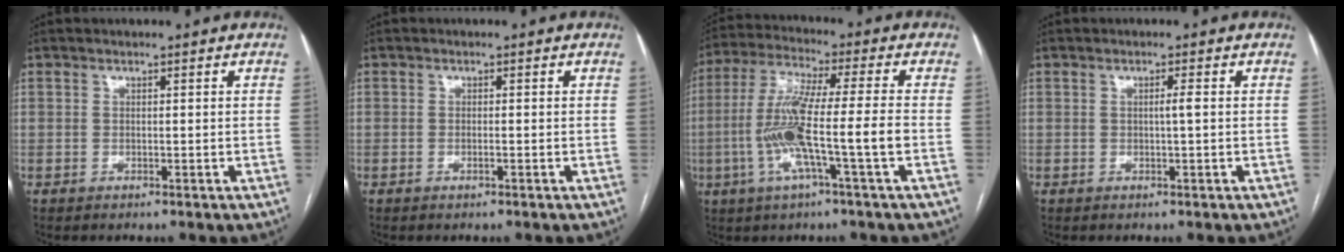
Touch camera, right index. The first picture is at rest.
{"total": 0.7, "force": [-0.3, 0.1, 0.7], "torque": [-0.015, -0.001, -0.004]}
{"total": 12.4, "force": [-3.1, -0.5, 12.0], "torque": [-0.238, 0.001, -0.064]}
{"total": 1.1, "force": [0.0, -0.2, 1.1], "torque": [-0.017, 0.002, -0.001]}